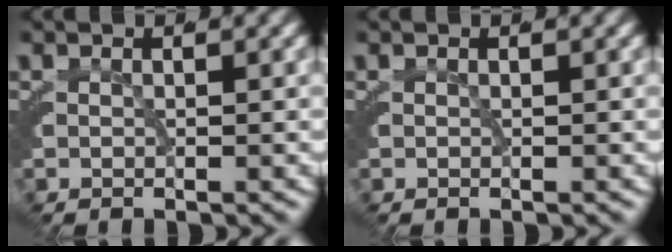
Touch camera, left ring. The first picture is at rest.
{"total": 0.0}